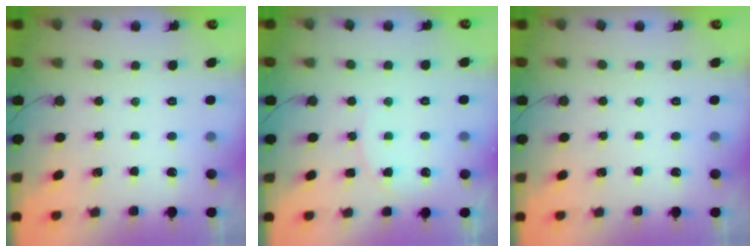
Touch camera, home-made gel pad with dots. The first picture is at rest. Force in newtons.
{"total": 5.2, "press": 5.1, "slide": 0.5}
{"total": 0.0}